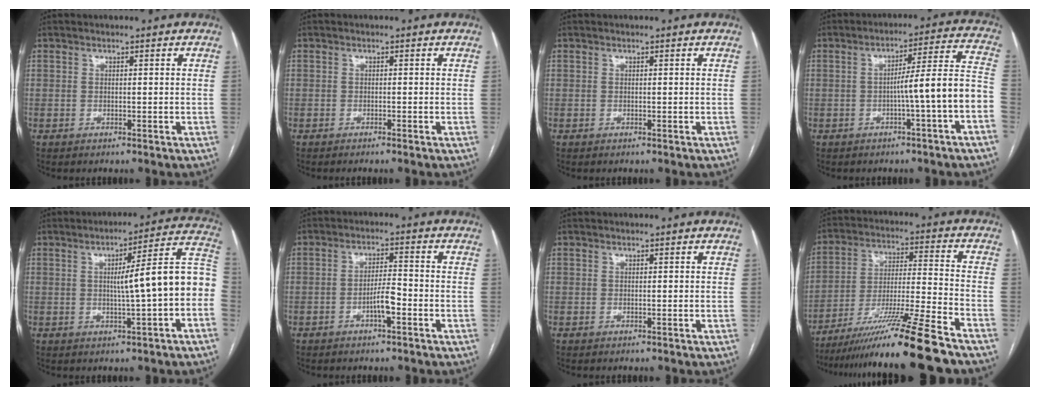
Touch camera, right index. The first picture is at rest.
{"total": 0.9, "force": [-0.8, -0.3, 0.5], "torque": [-0.007, 0.003, -0.013]}
{"total": 0.0}
{"total": 9.9, "force": [-3.1, -0.9, 9.4], "torque": [-0.127, 0.029, -0.042]}
{"total": 12.5, "force": [-0.9, 0.4, 12.4], "torque": [-0.159, 0.034, -0.014]}
{"total": 4.0, "force": [-1.7, 0.7, 3.6], "torque": [-0.062, 0.005, -0.031]}
{"total": 0.0}
{"total": 17.8, "force": [-14.2, -2.2, 10.6], "torque": [-0.188, -0.028, -0.243]}